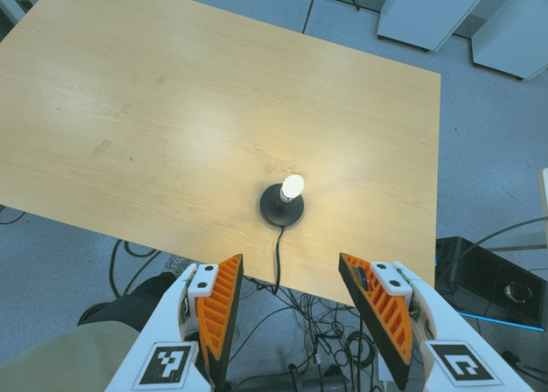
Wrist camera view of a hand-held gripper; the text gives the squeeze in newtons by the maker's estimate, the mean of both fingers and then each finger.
{"total": 0.0}